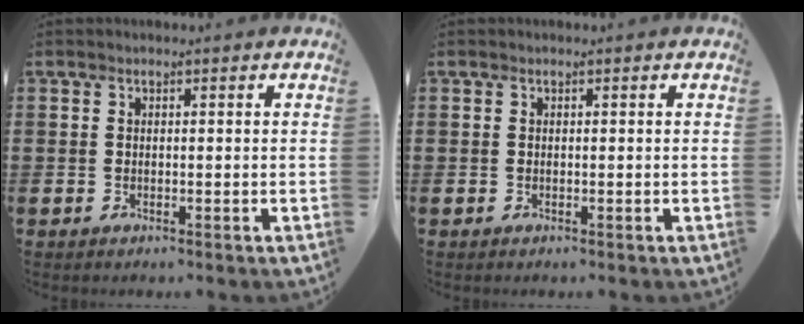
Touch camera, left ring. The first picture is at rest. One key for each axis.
{"total": 0.0}